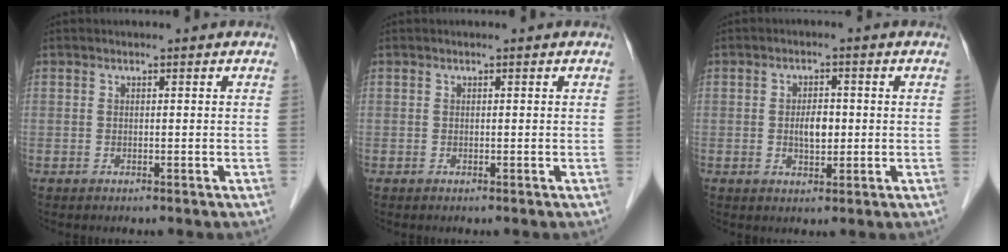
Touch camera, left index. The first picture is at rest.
{"total": 0.0}
{"total": 3.4, "force": [-1.3, 1.5, 2.8], "torque": [-0.047, -0.004, -0.020]}